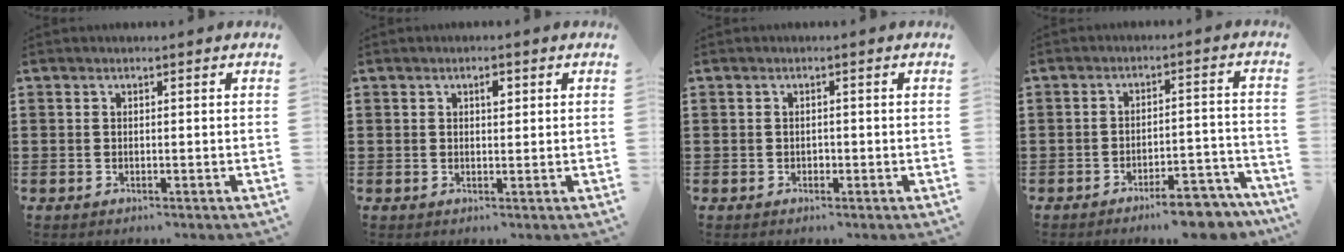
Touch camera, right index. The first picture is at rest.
{"total": 1.6, "force": [0.6, 0.8, 1.3], "torque": [-0.020, 0.003, 0.008]}
{"total": 0.7, "force": [-0.3, 0.5, 0.3], "torque": [-0.008, 0.001, -0.006]}
{"total": 7.0, "force": [-6.3, 1.0, 2.9], "torque": [-0.036, 0.013, -0.115]}